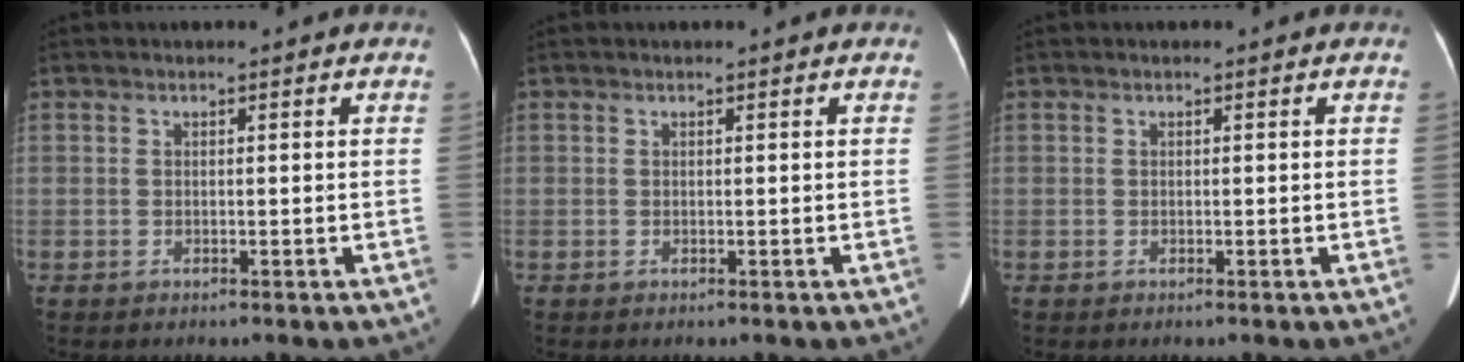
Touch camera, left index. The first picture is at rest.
{"total": 0.0}
{"total": 0.0}